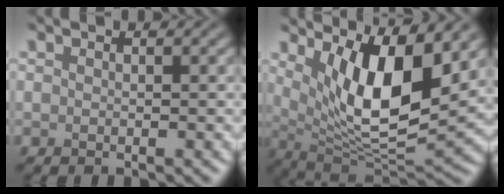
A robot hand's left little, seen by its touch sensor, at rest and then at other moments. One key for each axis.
{"total": 9.4, "fx": 3.4, "fy": 3.3, "fz": 8.2, "tx": -0.139, "ty": -0.025, "tz": 0.064}